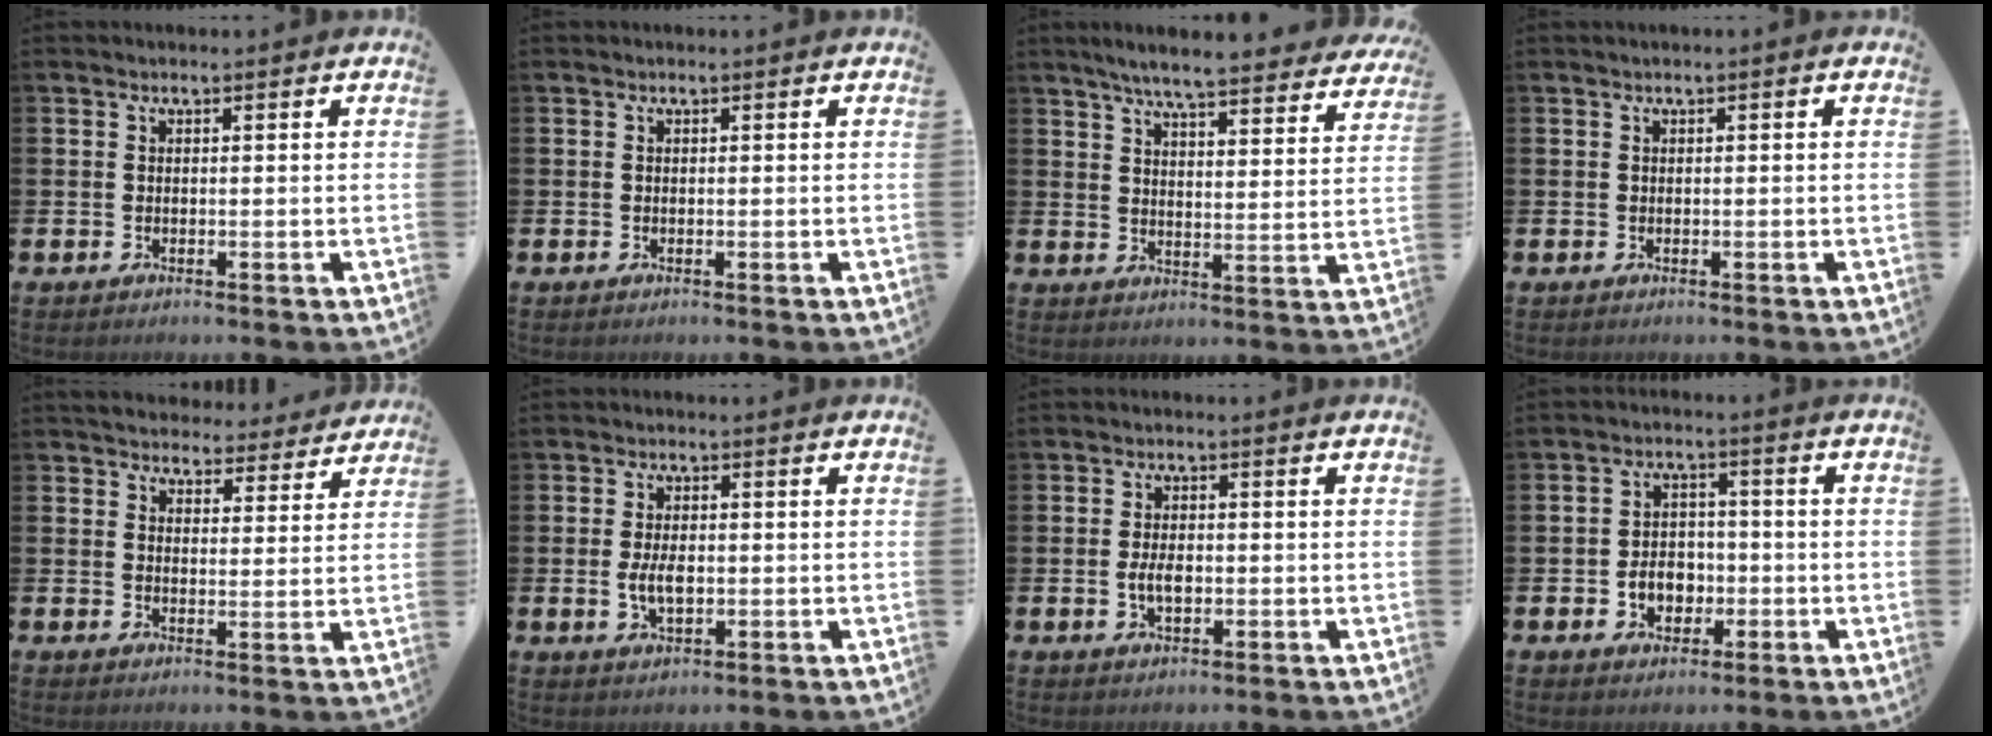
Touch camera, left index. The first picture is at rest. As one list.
[{"total": 0.0}, {"total": 6.6, "force": [6.2, 0.4, 2.2], "torque": [-0.052, -0.041, 0.104]}, {"total": 0.0}, {"total": 4.6, "force": [4.5, 1.2, -0.1], "torque": [-0.005, -0.035, 0.078]}, {"total": 3.9, "force": [-0.2, 2.2, 3.2], "torque": [-0.049, 0.003, -0.007]}, {"total": 3.2, "force": [-0.3, 1.8, 2.6], "torque": [-0.037, 0.001, -0.009]}, {"total": 4.6, "force": [-1.2, 3.6, 2.6], "torque": [-0.034, 0.000, -0.031]}]